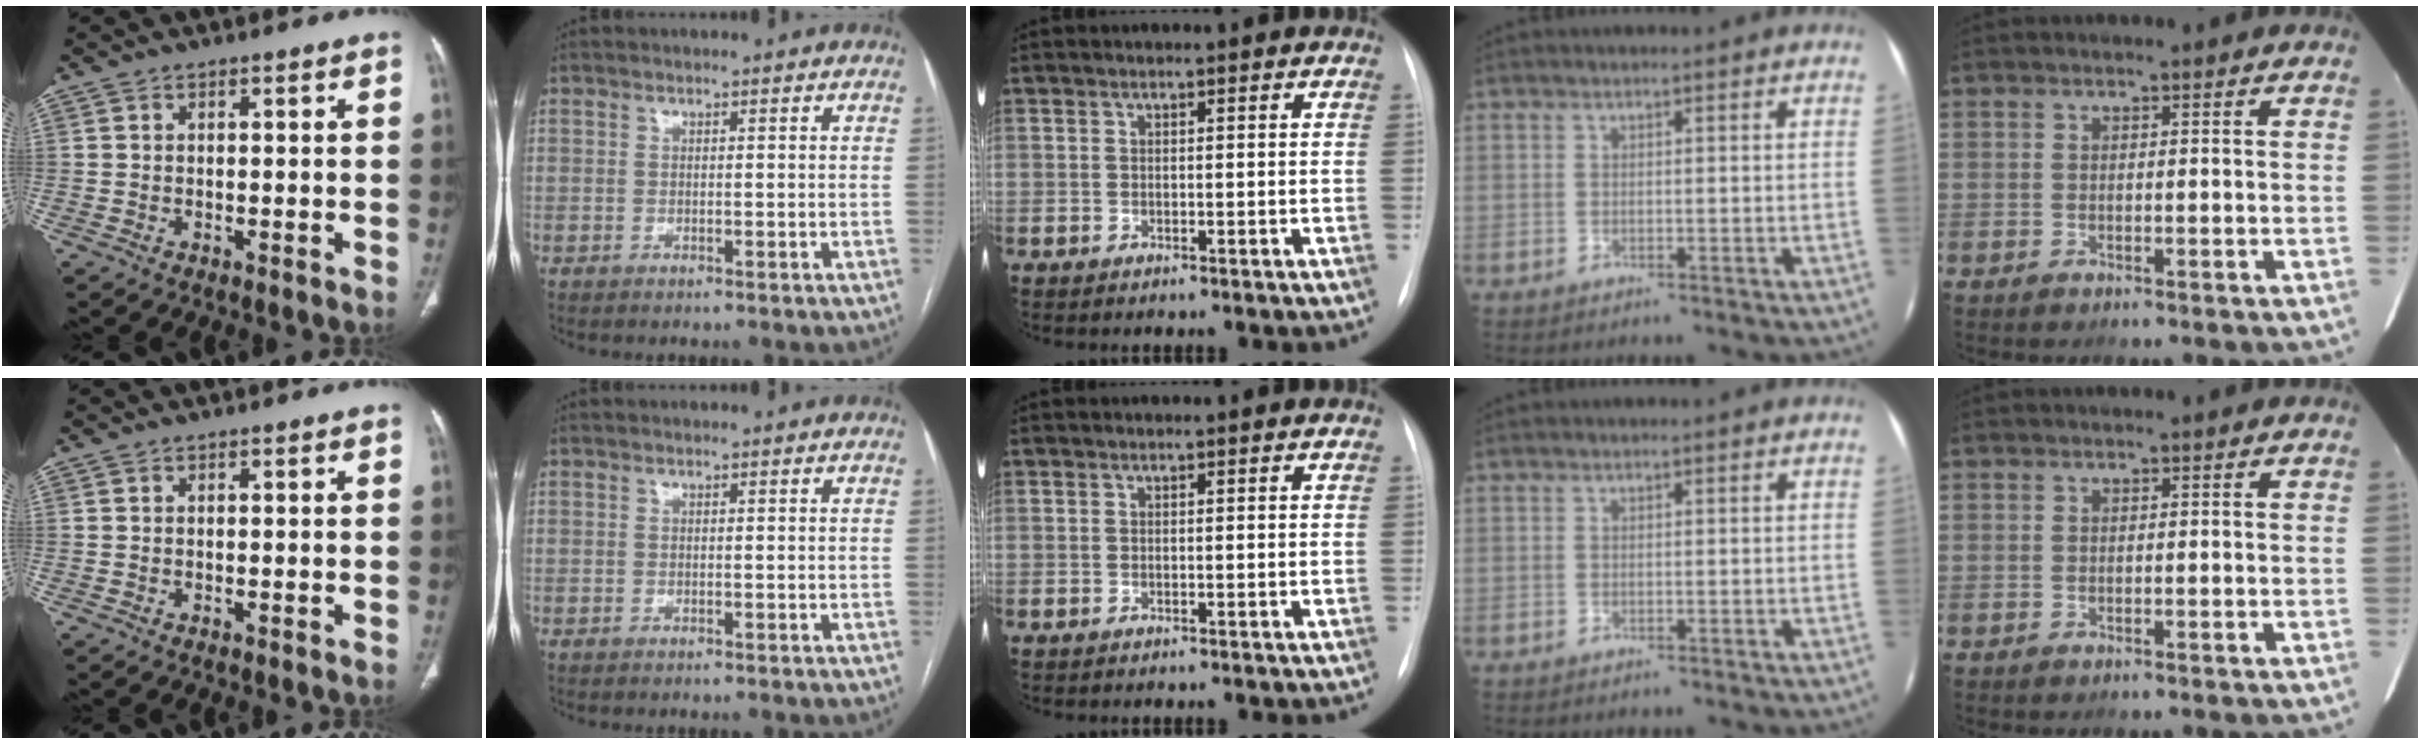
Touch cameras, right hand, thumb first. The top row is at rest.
{}